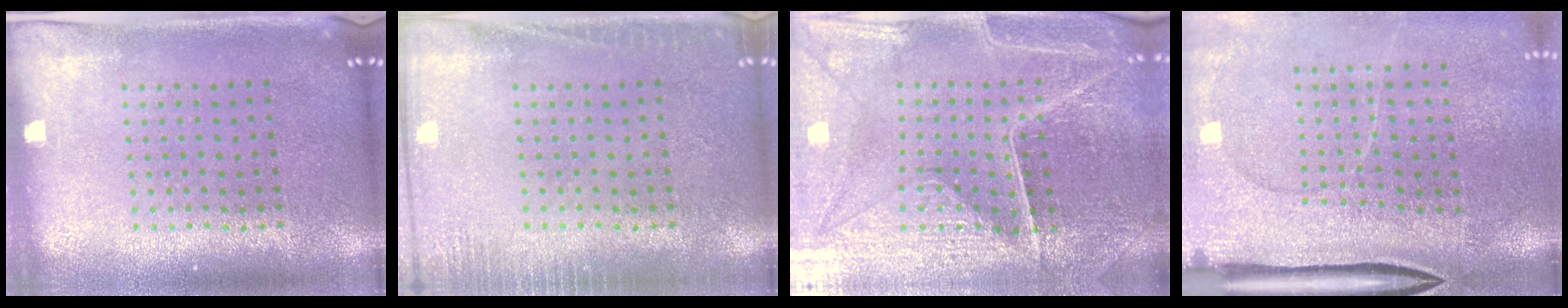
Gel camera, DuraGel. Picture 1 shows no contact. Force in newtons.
{"total": 1.9, "press": 1.9, "slide": 0.4}
{"total": 4.0, "press": 4.0, "slide": 0.6}
{"total": 4.1, "press": 3.4, "slide": 2.4}